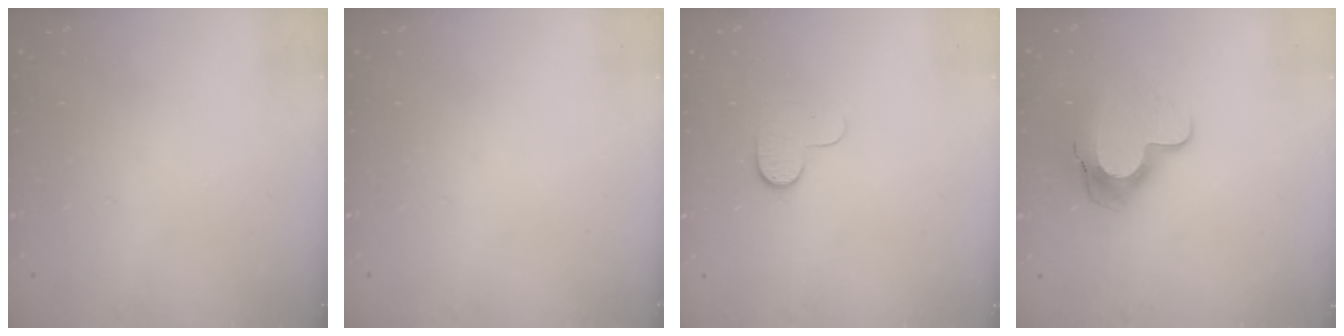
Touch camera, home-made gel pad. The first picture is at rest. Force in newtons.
{"total": 0.0}
{"total": 5.4, "press": 5.3, "slide": 1.2}
{"total": 12.6, "press": 12.5, "slide": 1.1}